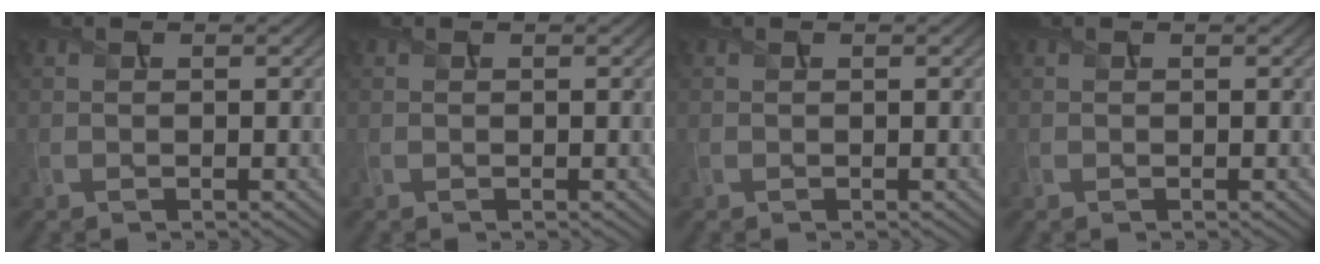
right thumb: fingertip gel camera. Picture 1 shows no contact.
{"total": 0.0}
{"total": 0.0}
{"total": 0.0}